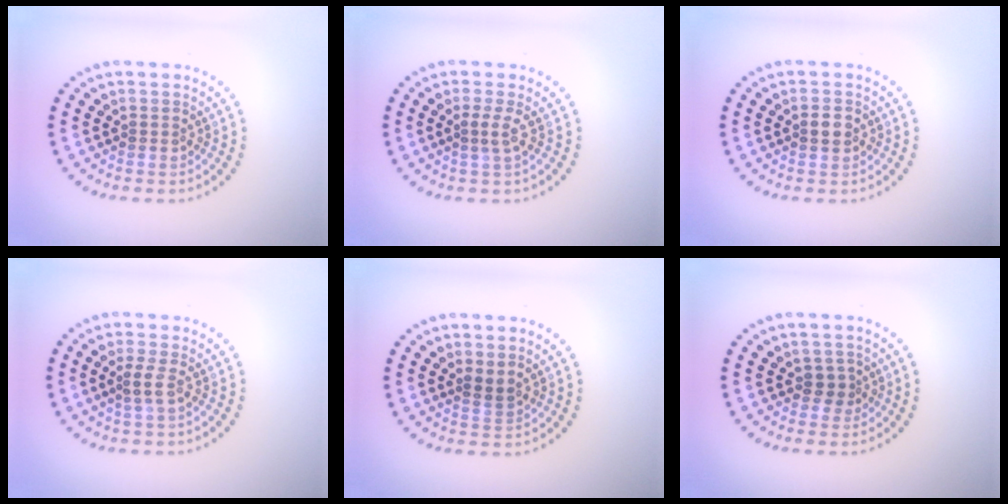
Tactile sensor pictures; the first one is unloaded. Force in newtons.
{"total": 1.5, "press": 1.0, "slide": 1.2}
{"total": 1.6, "press": 1.6, "slide": 0.2}
{"total": 1.2, "press": 0.9, "slide": 0.8}
{"total": 1.3, "press": 1.0, "slide": 0.8}
{"total": 1.5, "press": 1.2, "slide": 0.9}